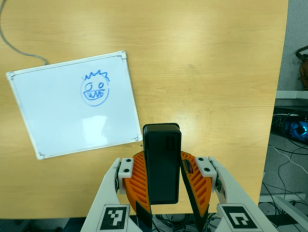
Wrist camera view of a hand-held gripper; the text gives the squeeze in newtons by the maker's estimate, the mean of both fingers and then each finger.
{"total": 5.6, "left": 5.4, "right": 5.9}